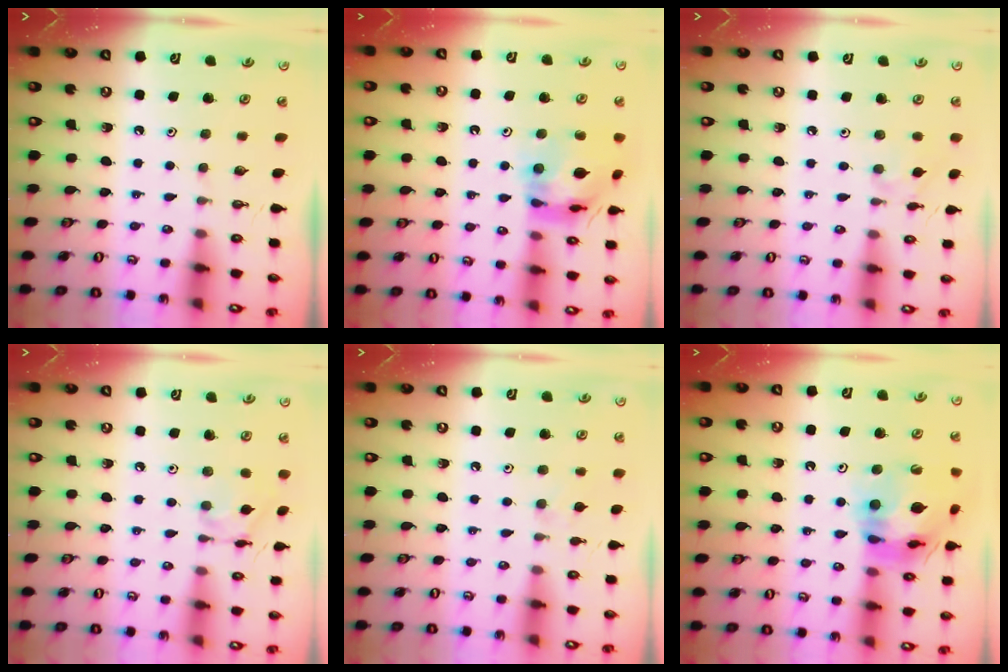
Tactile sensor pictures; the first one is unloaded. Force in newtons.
{"total": 12.3, "press": 12.2, "slide": 1.1}
{"total": 3.0, "press": 3.0, "slide": 0.1}
{"total": 8.4, "press": 8.4, "slide": 0.5}
{"total": 3.7, "press": 3.6, "slide": 0.6}
{"total": 17.8, "press": 17.7, "slide": 2.3}